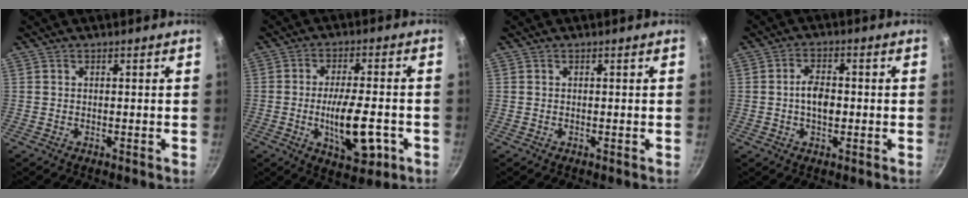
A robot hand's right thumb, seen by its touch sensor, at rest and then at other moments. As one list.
[{"total": 12.3, "force": [-3.6, 4.6, 10.7], "torque": [-0.162, 0.011, -0.050]}, {"total": 0.0}, {"total": 5.3, "force": [-0.5, 3.1, 4.3], "torque": [-0.065, 0.012, -0.012]}]